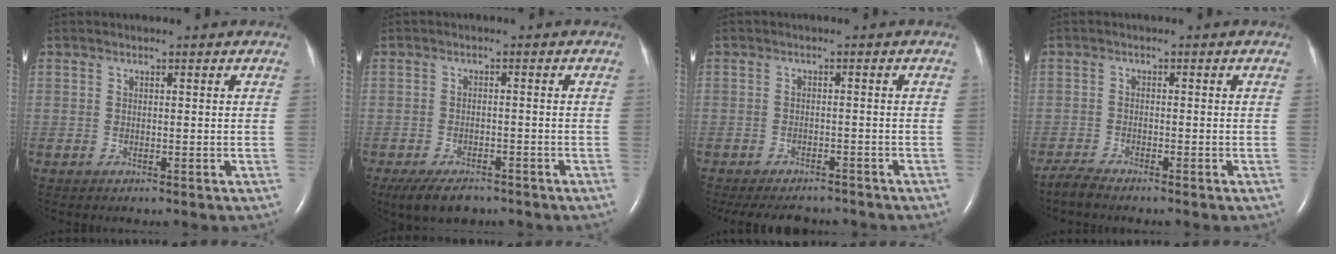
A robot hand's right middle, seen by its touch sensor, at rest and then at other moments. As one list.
[{"total": 6.0, "force": [-4.5, 2.6, 2.8], "torque": [-0.051, -0.005, -0.071]}, {"total": 10.1, "force": [-9.0, 3.4, 3.1], "torque": [-0.057, -0.002, -0.114]}, {"total": 2.1, "force": [-2.0, 0.0, 0.6], "torque": [-0.021, -0.009, -0.039]}]